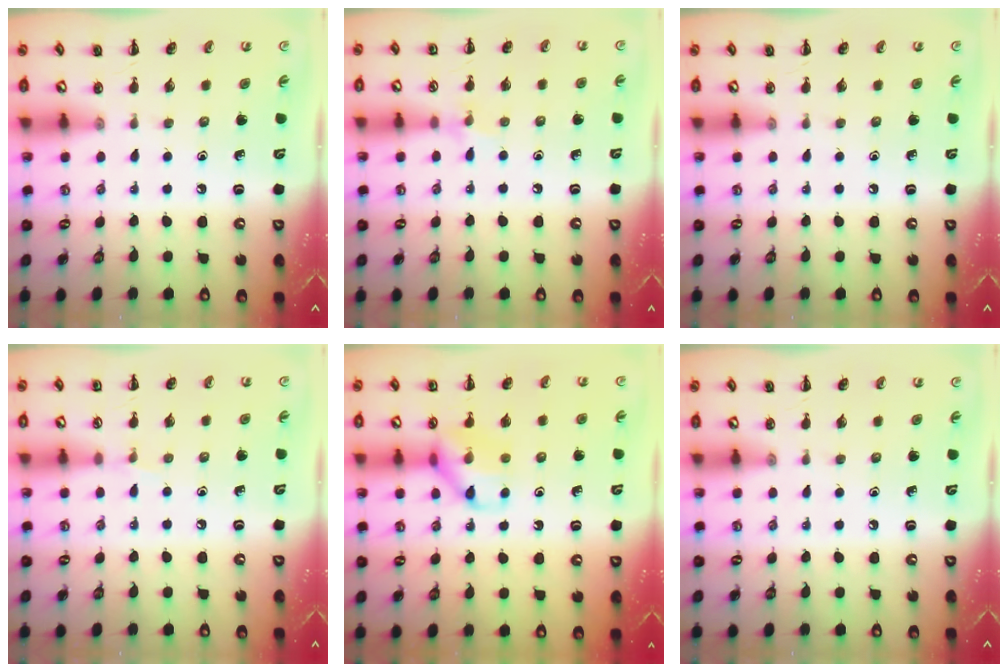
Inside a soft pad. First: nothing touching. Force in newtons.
{"total": 5.7, "press": 5.4, "slide": 1.9}
{"total": 0.0}
{"total": 3.0, "press": 2.8, "slide": 0.9}
{"total": 10.4, "press": 10.4, "slide": 0.3}
{"total": 0.0}